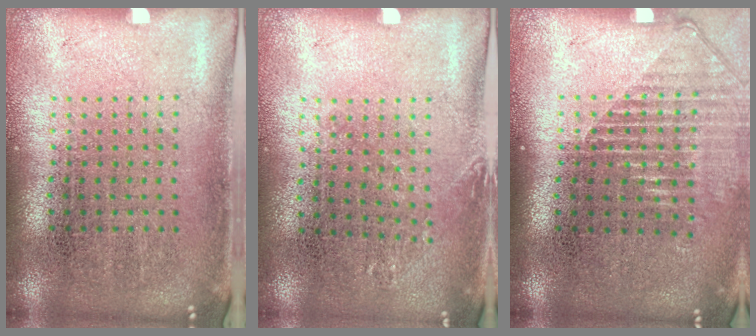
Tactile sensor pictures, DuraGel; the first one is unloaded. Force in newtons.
{"total": 0.8, "press": 0.8, "slide": 0.1}
{"total": 1.3, "press": 1.2, "slide": 0.5}